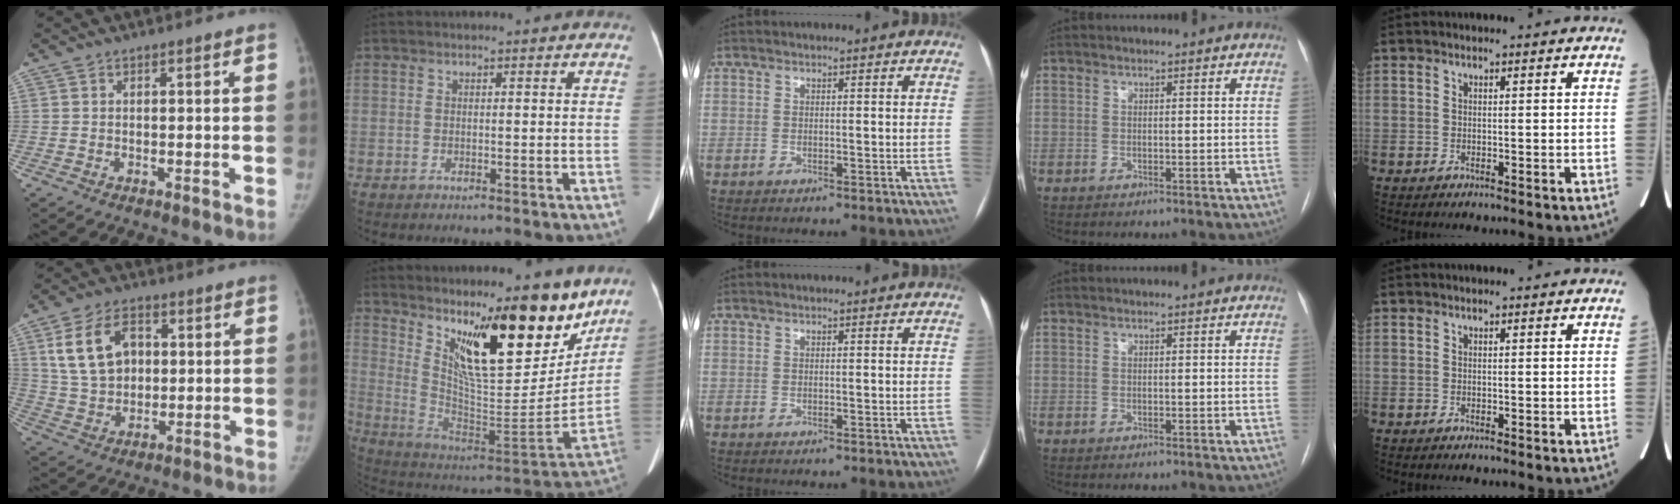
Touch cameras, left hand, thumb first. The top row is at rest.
{"thumb": {"total": 12.3, "force": [3.4, 8.7, 8.0], "torque": [-0.123, 0.000, 0.065]}, "index": {"total": 19.8, "force": [13.3, 4.9, 13.8], "torque": [-0.202, -0.032, 0.228]}}